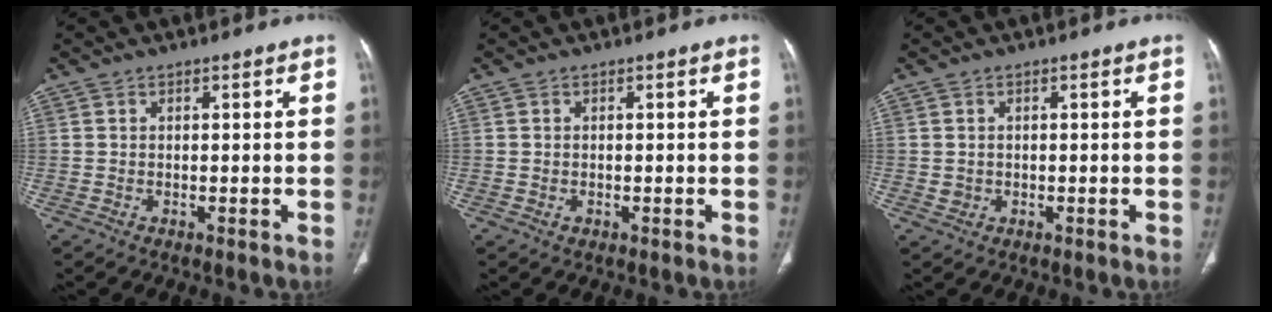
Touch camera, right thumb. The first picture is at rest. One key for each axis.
{"total": 0.6, "fx": -0.2, "fy": 0.5, "fz": 0.3, "tx": -0.005, "ty": 0.000, "tz": -0.001}
{"total": 1.3, "fx": -0.1, "fy": 1.2, "fz": 0.5, "tx": -0.007, "ty": 0.001, "tz": 0.004}